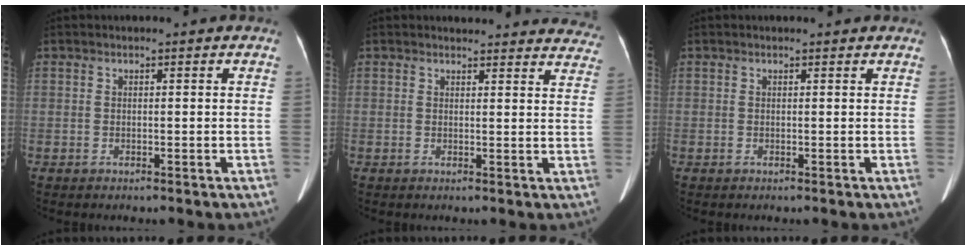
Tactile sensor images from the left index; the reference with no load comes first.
{"total": 16.8, "force": [16.2, 3.7, 2.6], "torque": [-0.002, -0.042, 0.157]}
{"total": 2.2, "force": [2.0, 0.5, 0.7], "torque": [-0.012, 0.014, 0.020]}